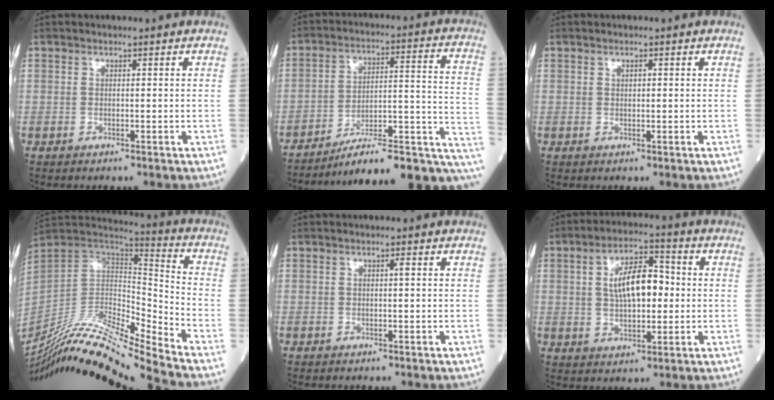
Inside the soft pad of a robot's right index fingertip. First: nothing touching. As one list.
[{"total": 20.0, "force": [-14.9, 3.9, 12.8], "torque": [-0.098, 0.049, -0.209]}, {"total": 0.6, "force": [0.2, 0.2, 0.5], "torque": [-0.011, -0.001, 0.004]}, {"total": 23.2, "force": [-21.0, -0.9, 9.9], "torque": [-0.208, -0.006, -0.371]}, {"total": 0.5, "force": [0.1, -0.1, 0.5], "torque": [-0.010, 0.000, 0.000]}, {"total": 9.5, "force": [0.9, 3.8, 8.7], "torque": [-0.159, 0.018, 0.014]}]